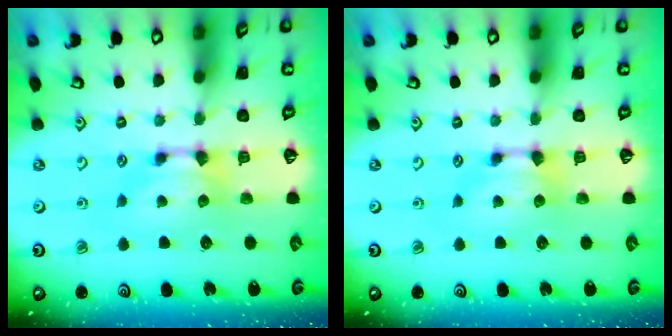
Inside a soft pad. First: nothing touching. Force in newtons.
{"total": 0.0}